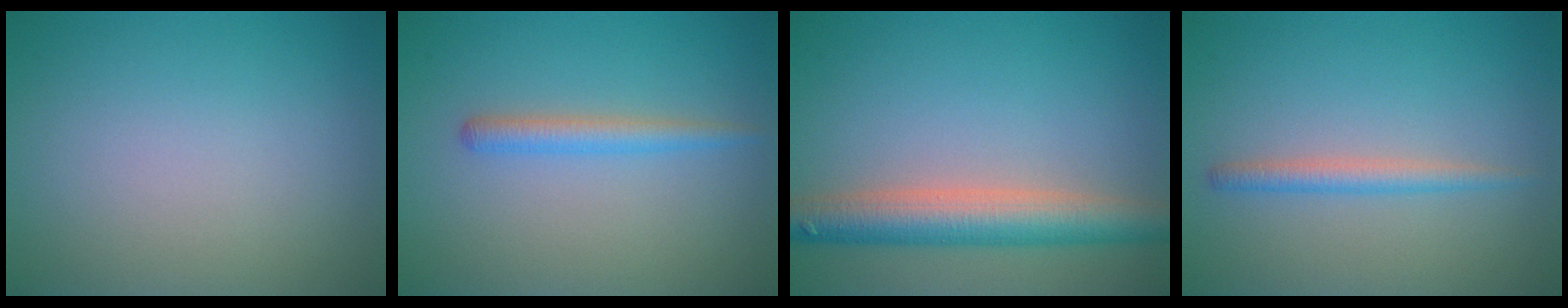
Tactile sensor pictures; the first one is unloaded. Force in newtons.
{"total": 1.9, "press": 1.9, "slide": 0.0}
{"total": 5.9, "press": 5.9, "slide": 0.4}
{"total": 1.8, "press": 1.8, "slide": 0.1}